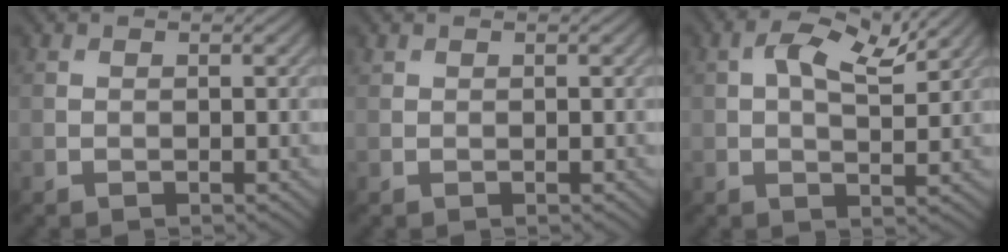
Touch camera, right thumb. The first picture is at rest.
{"total": 0.0}
{"total": 6.8, "force": [2.8, 3.1, 5.4], "torque": [-0.098, 0.002, 0.045]}